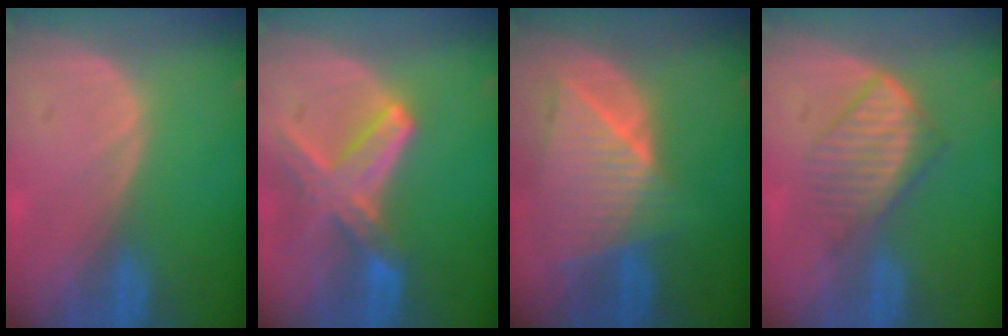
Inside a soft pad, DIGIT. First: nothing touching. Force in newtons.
{"total": 8.2, "press": 7.2, "slide": 4.0}
{"total": 9.2, "press": 8.2, "slide": 4.2}
{"total": 6.5, "press": 5.9, "slide": 2.8}